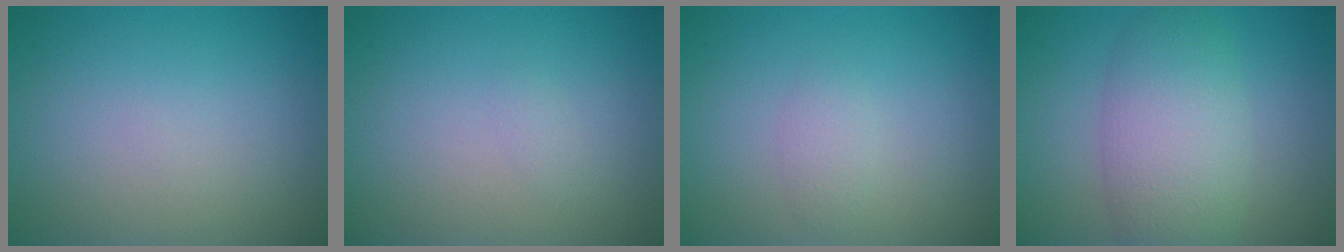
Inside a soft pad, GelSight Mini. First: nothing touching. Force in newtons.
{"total": 0.5, "press": 0.5, "slide": 0.0}
{"total": 1.2, "press": 1.2, "slide": 0.0}
{"total": 6.2, "press": 6.2, "slide": 0.4}